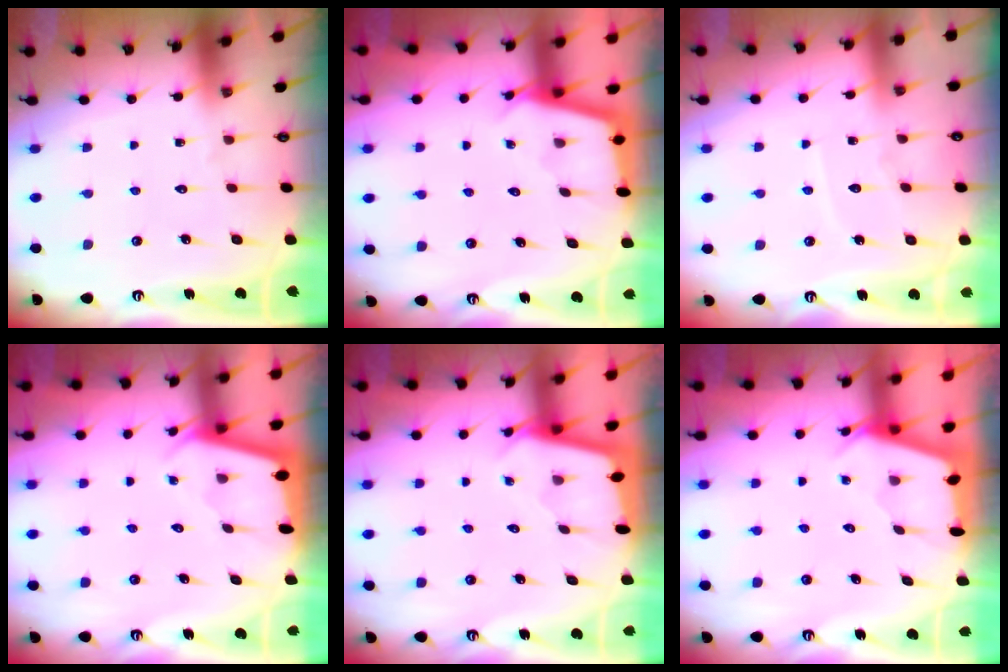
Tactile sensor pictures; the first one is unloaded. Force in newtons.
{"total": 2.7, "press": 2.7, "slide": 0.3}
{"total": 5.7, "press": 5.7, "slide": 0.7}
{"total": 2.2, "press": 2.2, "slide": 0.2}
{"total": 1.9, "press": 1.9, "slide": 0.2}
{"total": 2.4, "press": 2.4, "slide": 0.3}